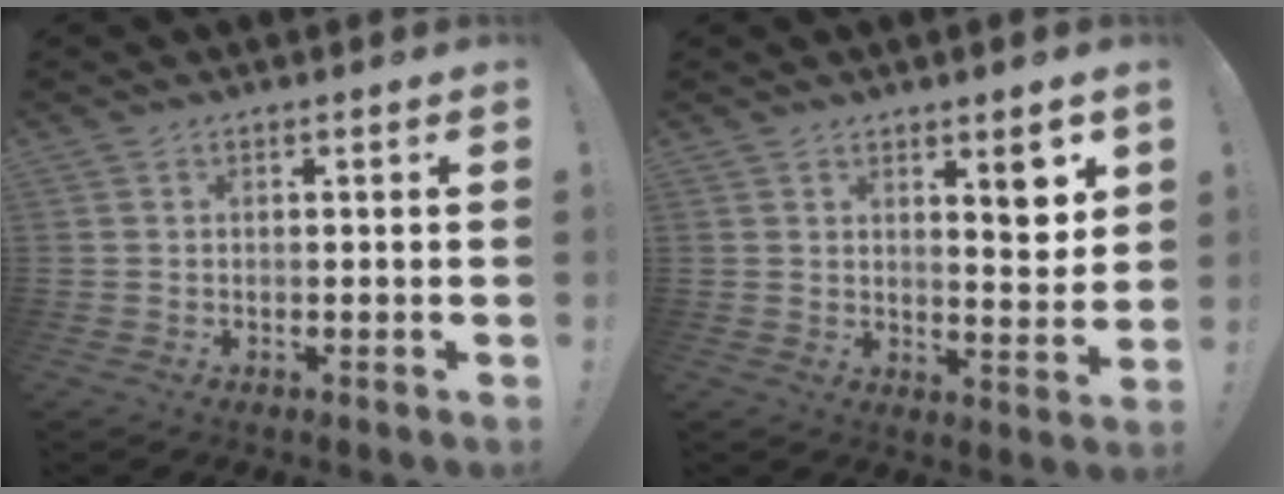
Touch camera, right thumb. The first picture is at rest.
{"total": 7.9, "force": [4.4, 2.0, 6.3], "torque": [-0.073, -0.029, 0.065]}